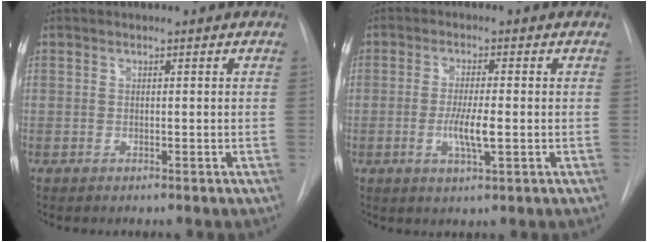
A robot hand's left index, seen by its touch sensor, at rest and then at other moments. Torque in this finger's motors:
{"motor_torque": [0.84, 0.09, 0.22, 0.05]}